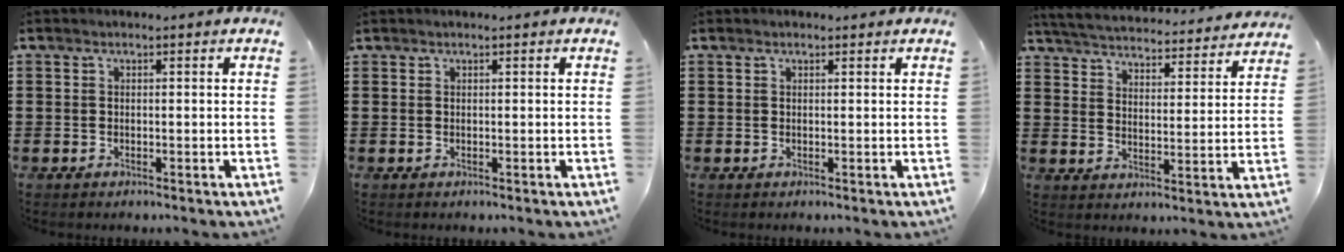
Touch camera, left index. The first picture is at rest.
{"total": 0.0}
{"total": 0.5, "force": [0.4, 0.2, 0.2], "torque": [-0.005, 0.003, 0.008]}
{"total": 4.1, "force": [4.1, -0.4, 0.3], "torque": [-0.030, -0.037, 0.065]}